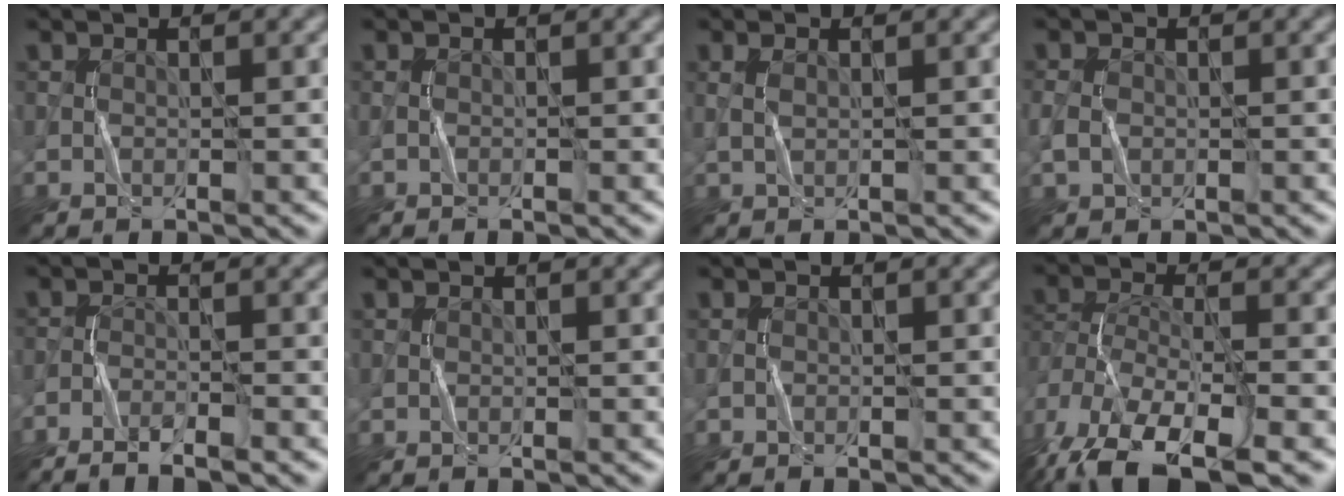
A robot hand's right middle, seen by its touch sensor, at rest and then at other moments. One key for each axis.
{"total": 0.7, "fx": -0.3, "fy": 0.3, "fz": 0.5, "tx": -0.014, "ty": 0.003, "tz": -0.006}
{"total": 1.2, "fx": 0.4, "fy": 0.6, "fz": 1.0, "tx": -0.028, "ty": 0.001, "tz": 0.011}
{"total": 2.0, "fx": -0.3, "fy": 1.6, "fz": 1.1, "tx": -0.028, "ty": 0.000, "tz": -0.007}
{"total": 4.7, "fx": -3.9, "fy": 0.7, "fz": 2.5, "tx": -0.059, "ty": -0.013, "tz": -0.073}
{"total": 0.0}
{"total": 0.6, "fx": -0.2, "fy": 0.4, "fz": 0.4, "tx": -0.008, "ty": 0.001, "tz": -0.004}
{"total": 14.1, "fx": -9.5, "fy": 7.0, "fz": 7.9, "tx": -0.177, "ty": -0.036, "tz": -0.123}